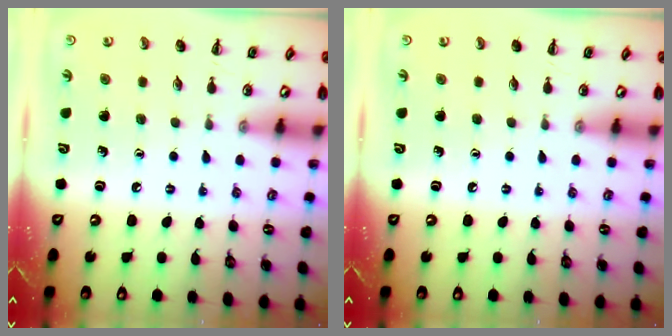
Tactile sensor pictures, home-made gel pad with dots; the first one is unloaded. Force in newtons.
{"total": 0.0}